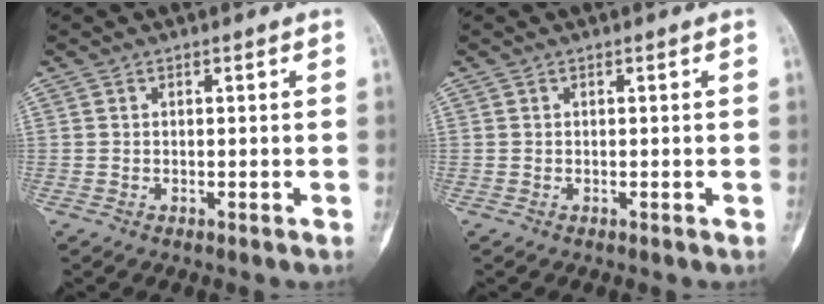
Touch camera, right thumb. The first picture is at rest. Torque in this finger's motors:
{"motor_torque": [0.00, 0.00, 0.02, -0.07, 0.00]}